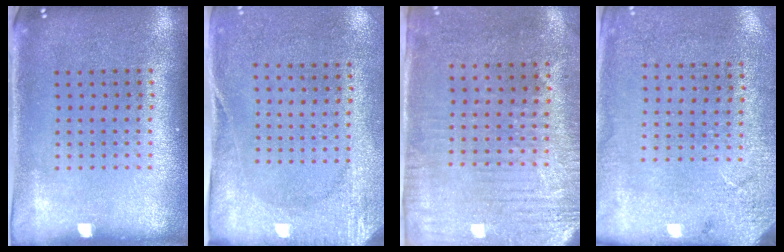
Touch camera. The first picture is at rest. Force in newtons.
{"total": 2.7, "press": 2.1, "slide": 1.7}
{"total": 3.0, "press": 2.5, "slide": 1.6}
{"total": 2.7, "press": 2.2, "slide": 1.5}